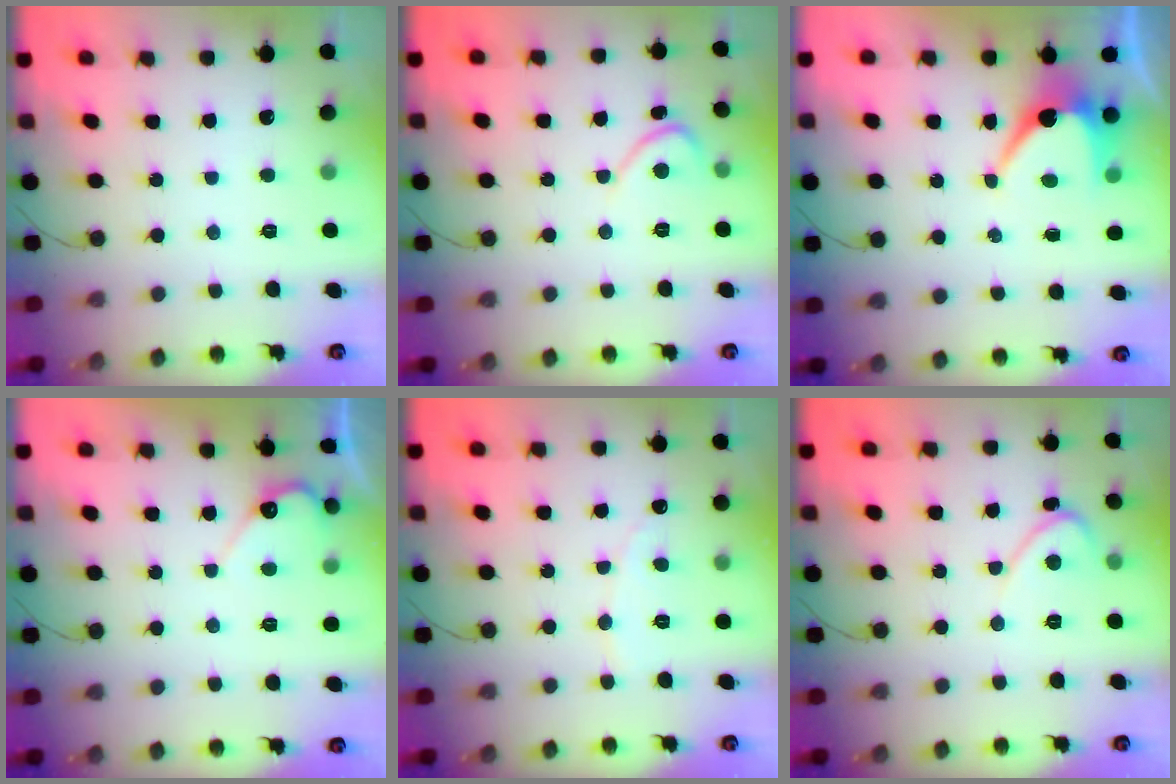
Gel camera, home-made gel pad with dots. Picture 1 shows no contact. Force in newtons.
{"total": 2.7, "press": 2.7, "slide": 0.2}
{"total": 6.8, "press": 6.8, "slide": 0.6}
{"total": 6.7, "press": 6.7, "slide": 0.5}
{"total": 2.6, "press": 2.6, "slide": 0.2}
{"total": 3.9, "press": 3.9, "slide": 0.2}